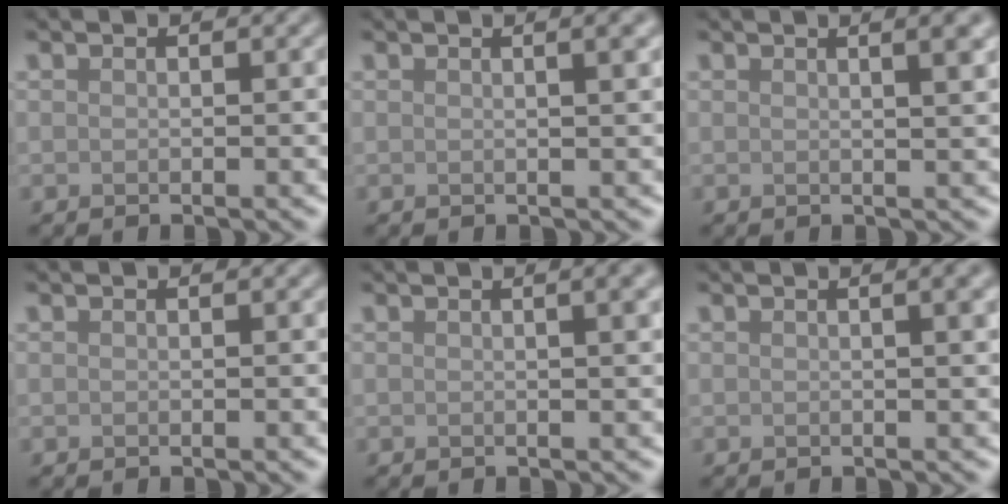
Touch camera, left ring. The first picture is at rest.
{"total": 3.1, "force": [1.2, 1.2, 2.7], "torque": [-0.015, 0.011, -0.001]}
{"total": 4.6, "force": [1.8, 1.9, 3.8], "torque": [-0.017, 0.021, -0.004]}
{"total": 0.0}
{"total": 4.3, "force": [1.4, 1.9, 3.7], "torque": [-0.016, 0.019, -0.005]}
{"total": 3.5, "force": [0.9, 1.4, 3.1], "torque": [-0.019, 0.012, -0.001]}